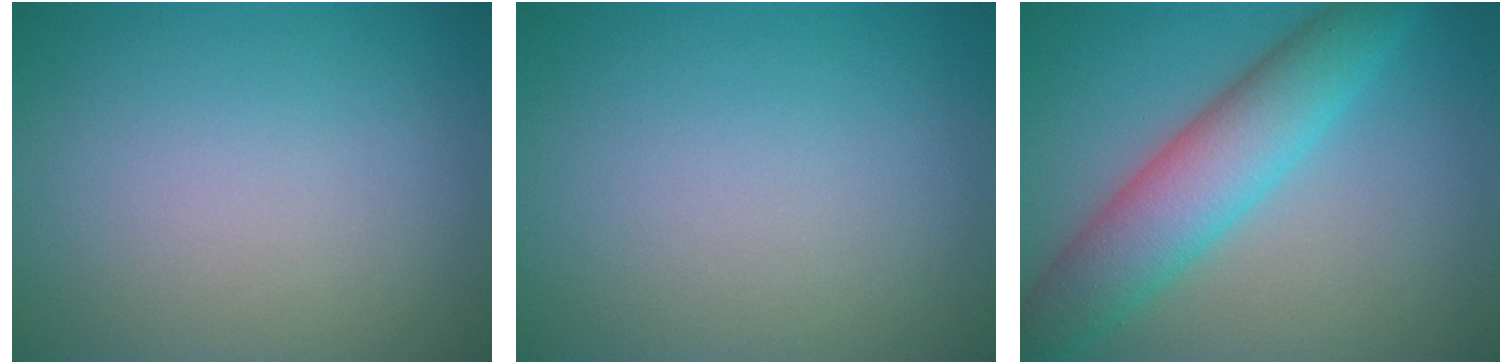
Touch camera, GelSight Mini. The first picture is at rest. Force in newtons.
{"total": 0.0}
{"total": 6.8, "press": 6.8, "slide": 0.1}